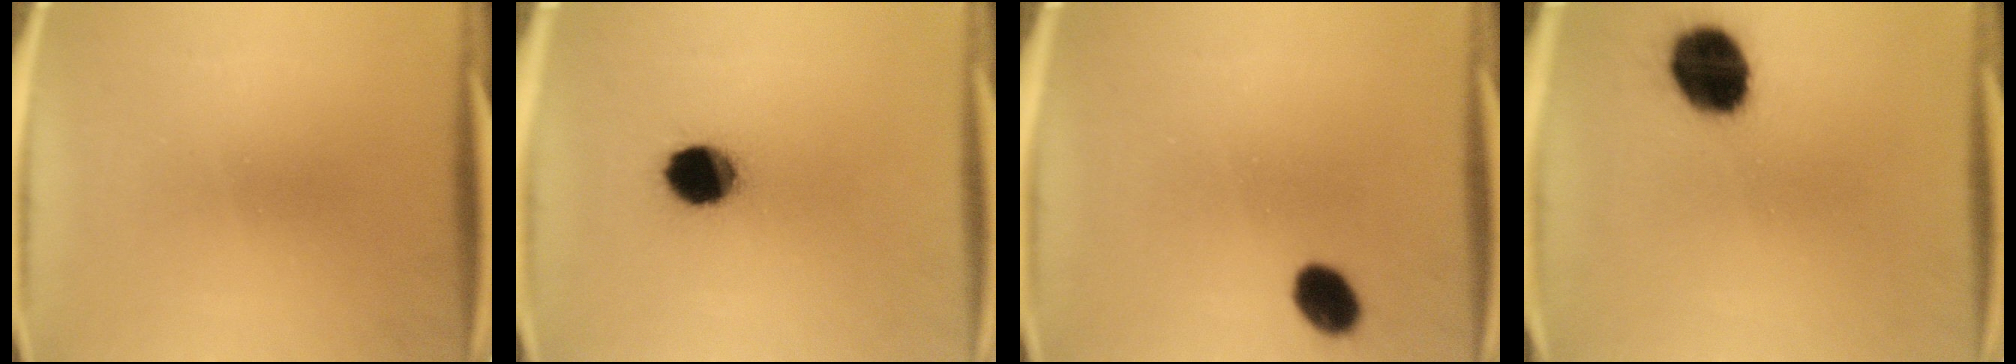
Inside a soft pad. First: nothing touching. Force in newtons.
{"total": 10.8}
{"total": 5.8}
{"total": 14.5}